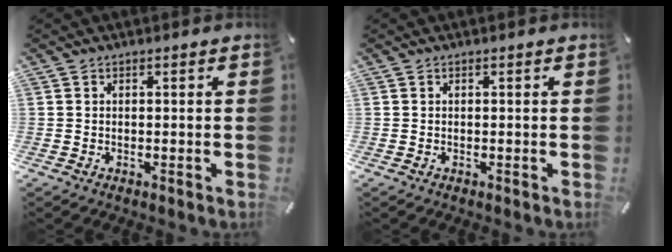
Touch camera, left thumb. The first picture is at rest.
{"total": 0.0}